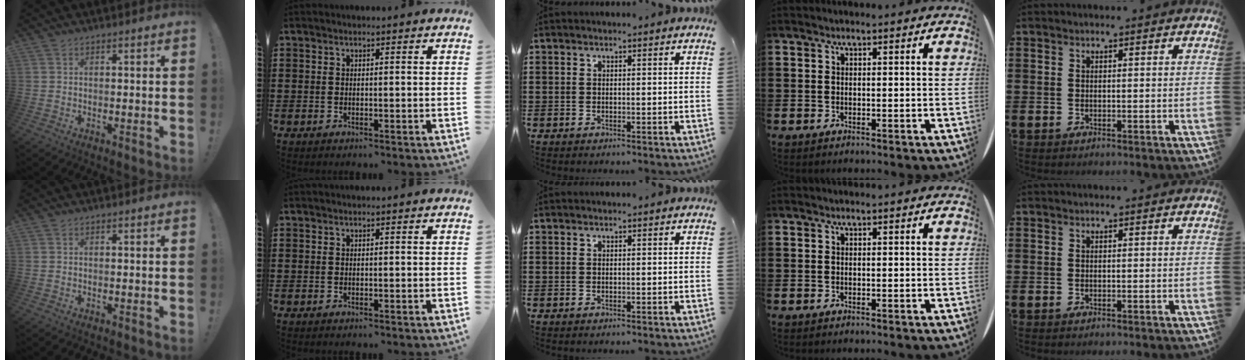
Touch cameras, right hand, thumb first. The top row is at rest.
{}